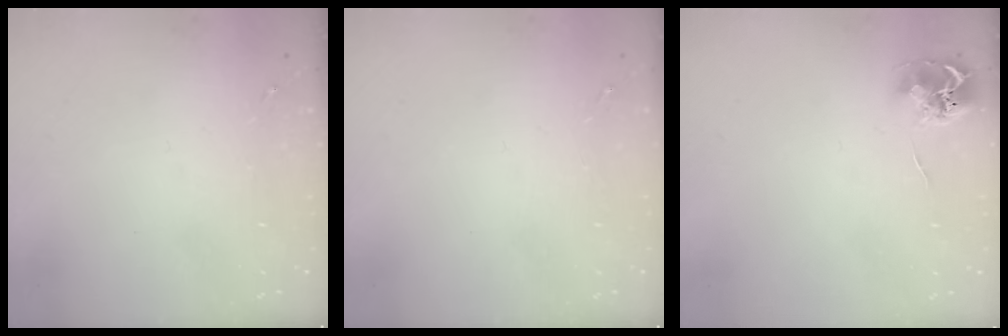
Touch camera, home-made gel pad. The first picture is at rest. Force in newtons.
{"total": 0.0}
{"total": 7.6, "press": 7.5, "slide": 0.6}